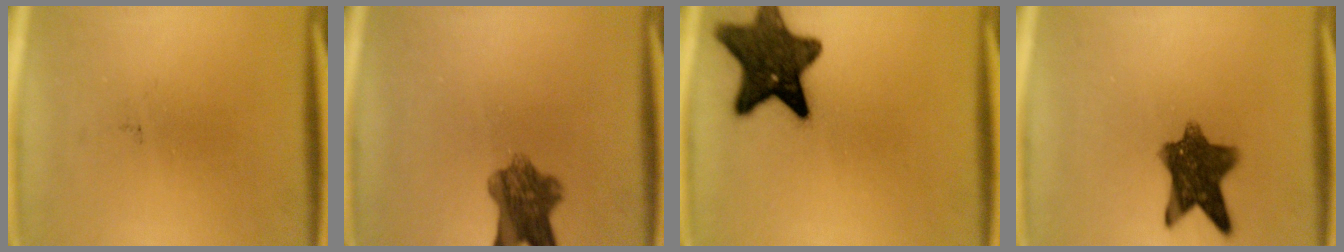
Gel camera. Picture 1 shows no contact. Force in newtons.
{"total": 7.4}
{"total": 13.5}
{"total": 9.7}